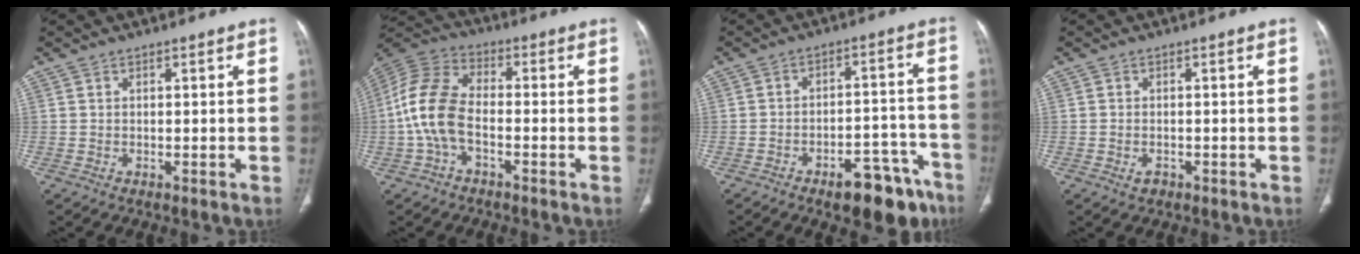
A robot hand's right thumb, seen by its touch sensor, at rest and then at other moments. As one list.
[{"total": 11.8, "force": [-2.5, 6.9, 9.2], "torque": [-0.199, 0.035, -0.057]}, {"total": 13.2, "force": [-8.7, 5.6, 8.2], "torque": [-0.075, 0.070, -0.119]}, {"total": 1.6, "force": [-0.8, 1.1, 0.8], "torque": [-0.013, 0.005, -0.009]}]